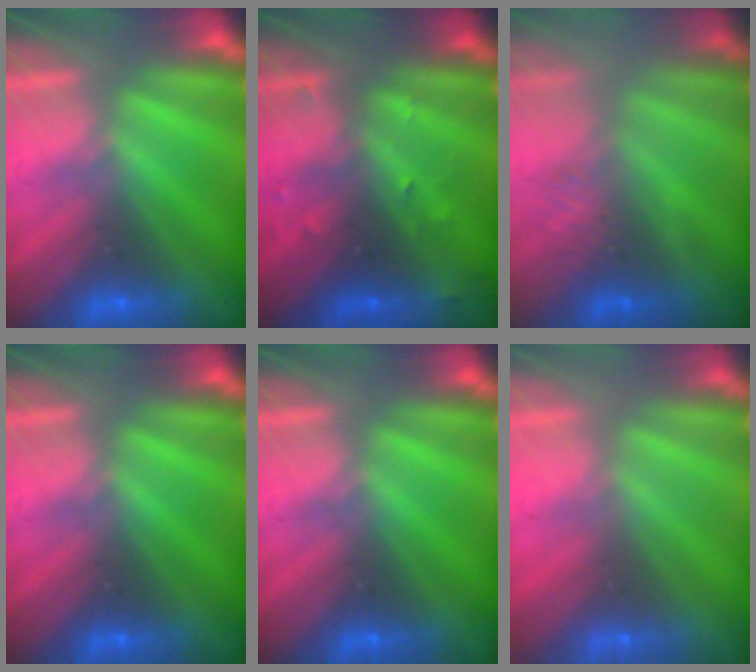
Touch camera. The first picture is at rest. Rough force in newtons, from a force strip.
{"total": 2.9}
{"total": 2.5}
{"total": 0.0}
{"total": 0.0}
{"total": 2.9}